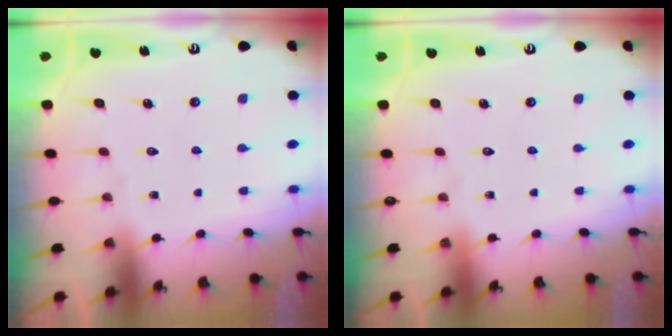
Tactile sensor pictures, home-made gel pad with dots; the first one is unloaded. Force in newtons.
{"total": 0.0}